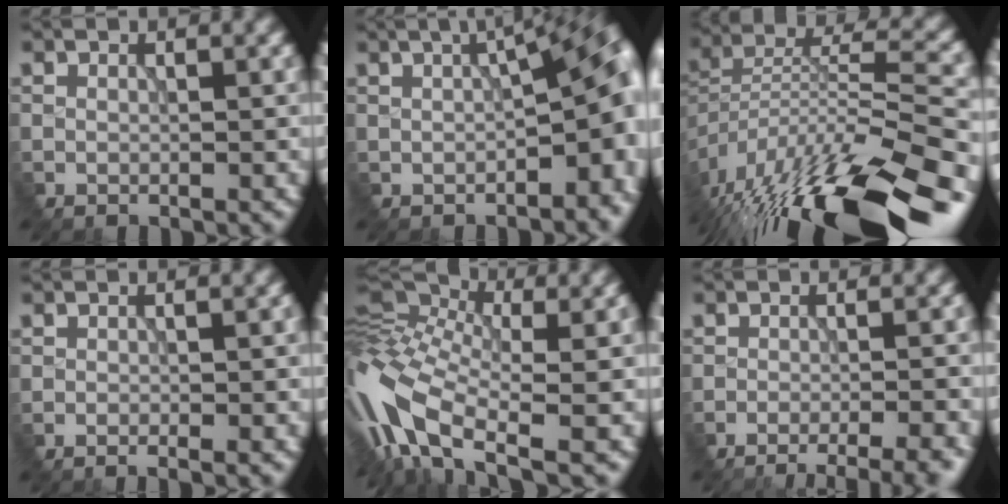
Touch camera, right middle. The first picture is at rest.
{"total": 12.2, "force": [-0.5, 5.9, 10.7], "torque": [-0.099, -0.007, 0.005]}
{"total": 15.9, "force": [-11.6, 4.4, 10.1], "torque": [-0.203, -0.003, -0.180]}
{"total": 1.5, "force": [-0.8, 0.3, 1.2], "torque": [-0.005, -0.001, -0.006]}
{"total": 11.6, "force": [-3.6, 4.8, 10.0], "torque": [-0.233, 0.006, -0.061]}
{"total": 8.6, "force": [-6.7, 2.4, 4.7], "torque": [-0.027, 0.001, -0.064]}